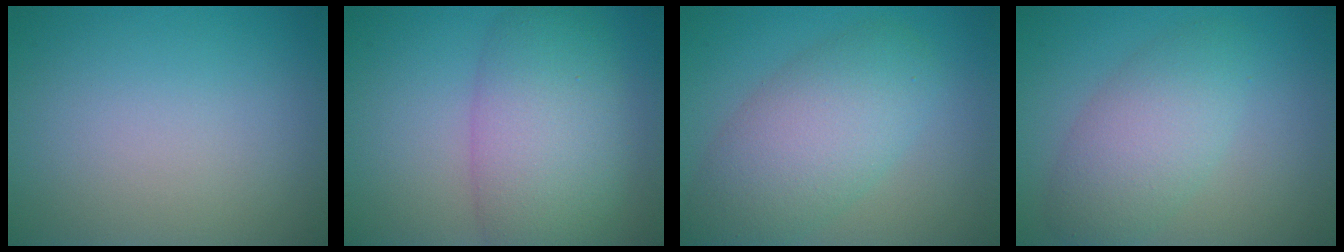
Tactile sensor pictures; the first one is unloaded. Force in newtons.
{"total": 8.1, "press": 8.1, "slide": 0.3}
{"total": 6.9, "press": 6.9, "slide": 0.2}
{"total": 4.7, "press": 4.7, "slide": 0.1}